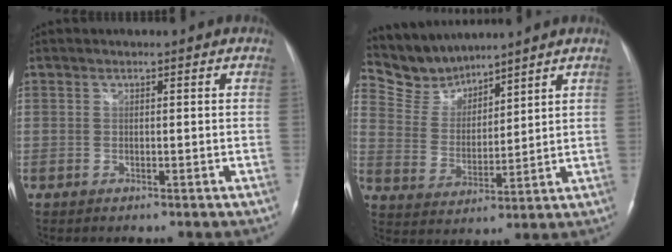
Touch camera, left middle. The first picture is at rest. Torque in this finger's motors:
{"motor_torque": [-0.02, -0.50, -0.12, -0.02]}